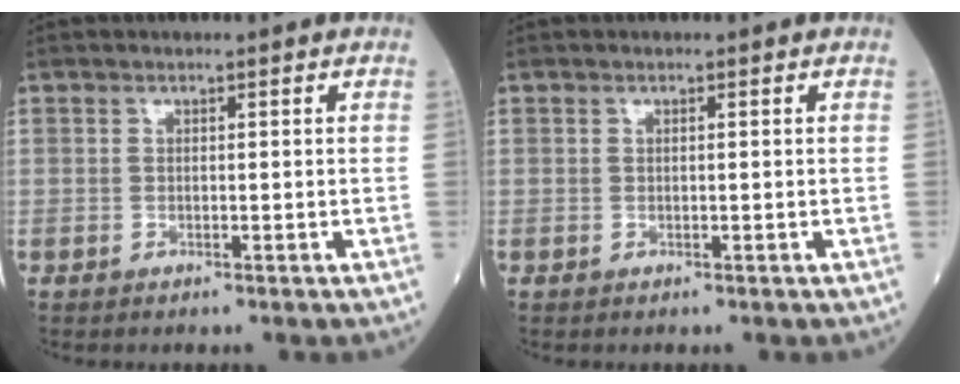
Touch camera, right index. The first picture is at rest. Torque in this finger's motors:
{"motor_torque": [-0.16, 0.08, -0.03, -0.01]}